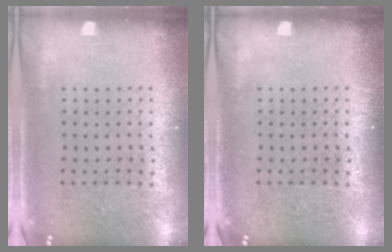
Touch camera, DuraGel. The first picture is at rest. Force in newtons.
{"total": 0.0}